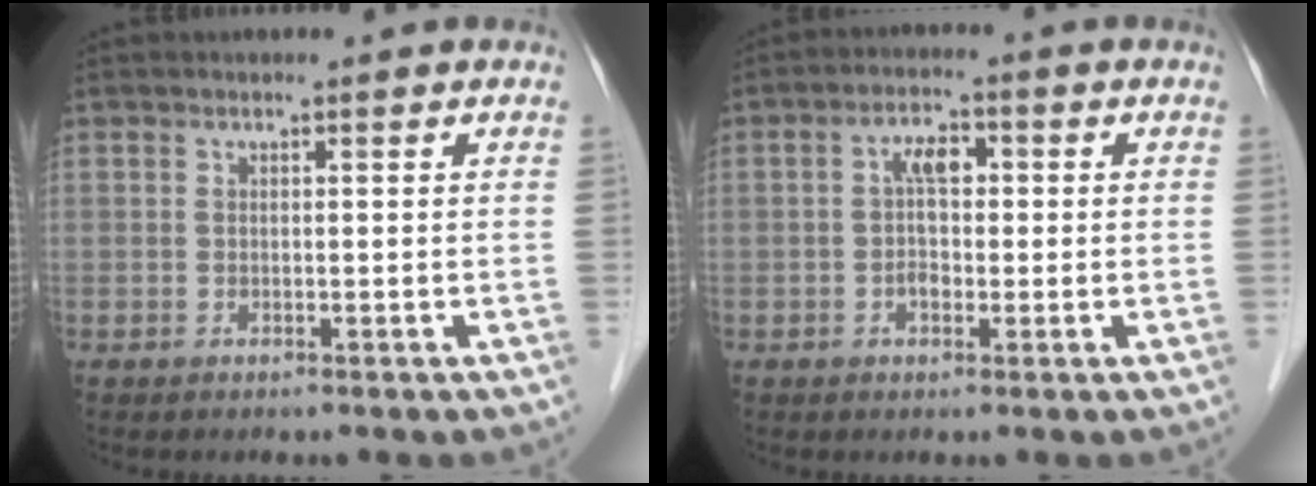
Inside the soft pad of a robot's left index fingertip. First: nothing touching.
{"total": 4.0, "force": [-0.1, 2.3, 3.2], "torque": [-0.066, 0.016, -0.005]}